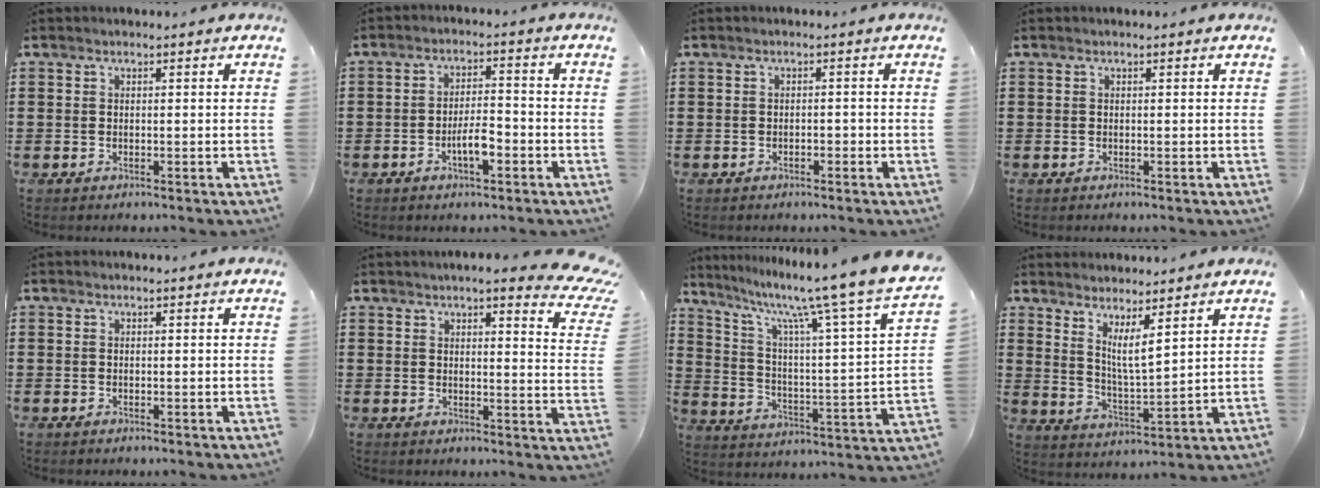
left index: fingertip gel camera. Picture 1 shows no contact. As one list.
[{"total": 4.7, "force": [-1.9, 1.4, 4.0], "torque": [-0.076, 0.007, -0.037]}, {"total": 0.8, "force": [-0.6, 0.3, 0.4], "torque": [-0.013, -0.002, -0.012]}, {"total": 0.0}, {"total": 0.0}, {"total": 5.5, "force": [4.7, 0.5, 2.7], "torque": [-0.055, -0.018, 0.081]}, {"total": 11.4, "force": [9.3, -0.6, 6.5], "torque": [-0.137, -0.082, 0.141]}, {"total": 5.3, "force": [3.8, 0.5, 3.7], "torque": [-0.076, -0.020, 0.063]}]